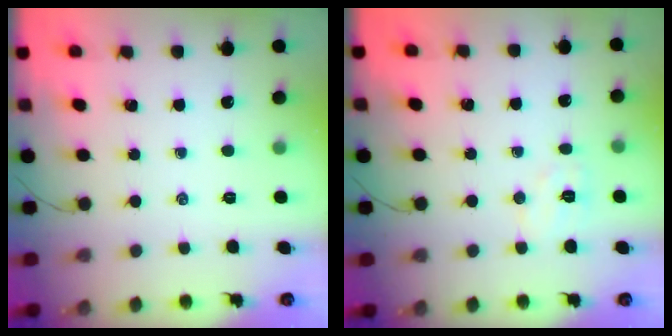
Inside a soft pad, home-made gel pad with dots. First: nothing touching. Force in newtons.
{"total": 4.8, "press": 4.6, "slide": 1.1}